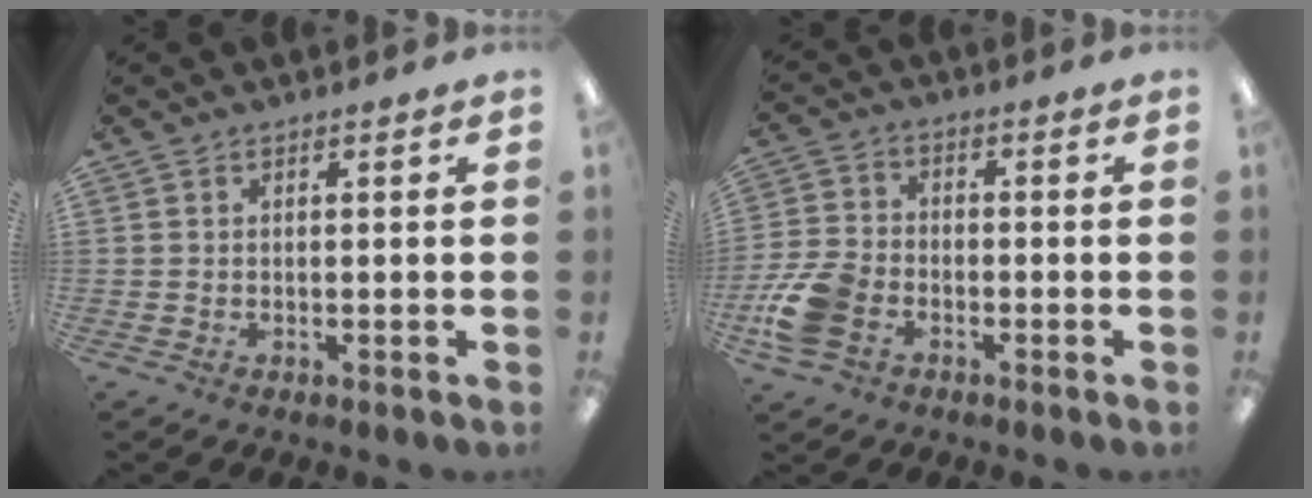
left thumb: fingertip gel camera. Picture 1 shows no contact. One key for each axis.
{"total": 10.4, "fx": -4.5, "fy": 7.0, "fz": 6.2, "tx": -0.134, "ty": 0.021, "tz": -0.081}